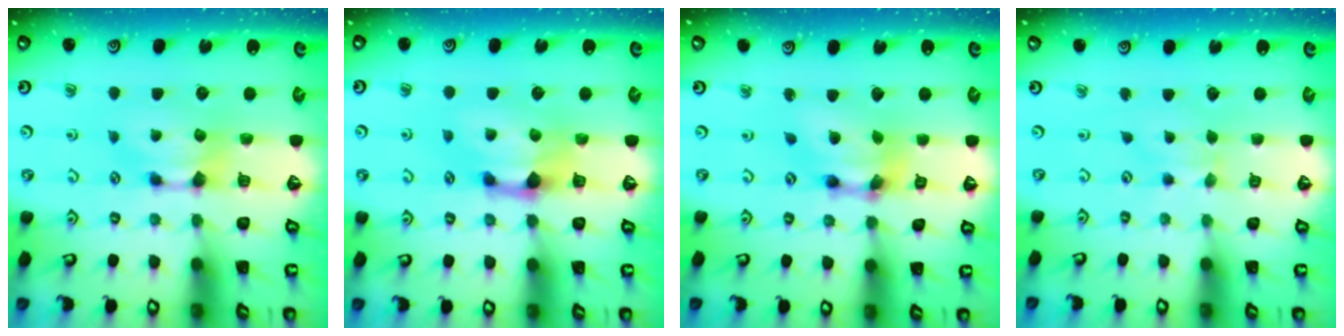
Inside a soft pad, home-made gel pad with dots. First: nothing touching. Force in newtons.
{"total": 2.1, "press": 1.6, "slide": 1.4}
{"total": 6.6, "press": 6.2, "slide": 2.4}
{"total": 0.6, "press": 0.4, "slide": 0.4}